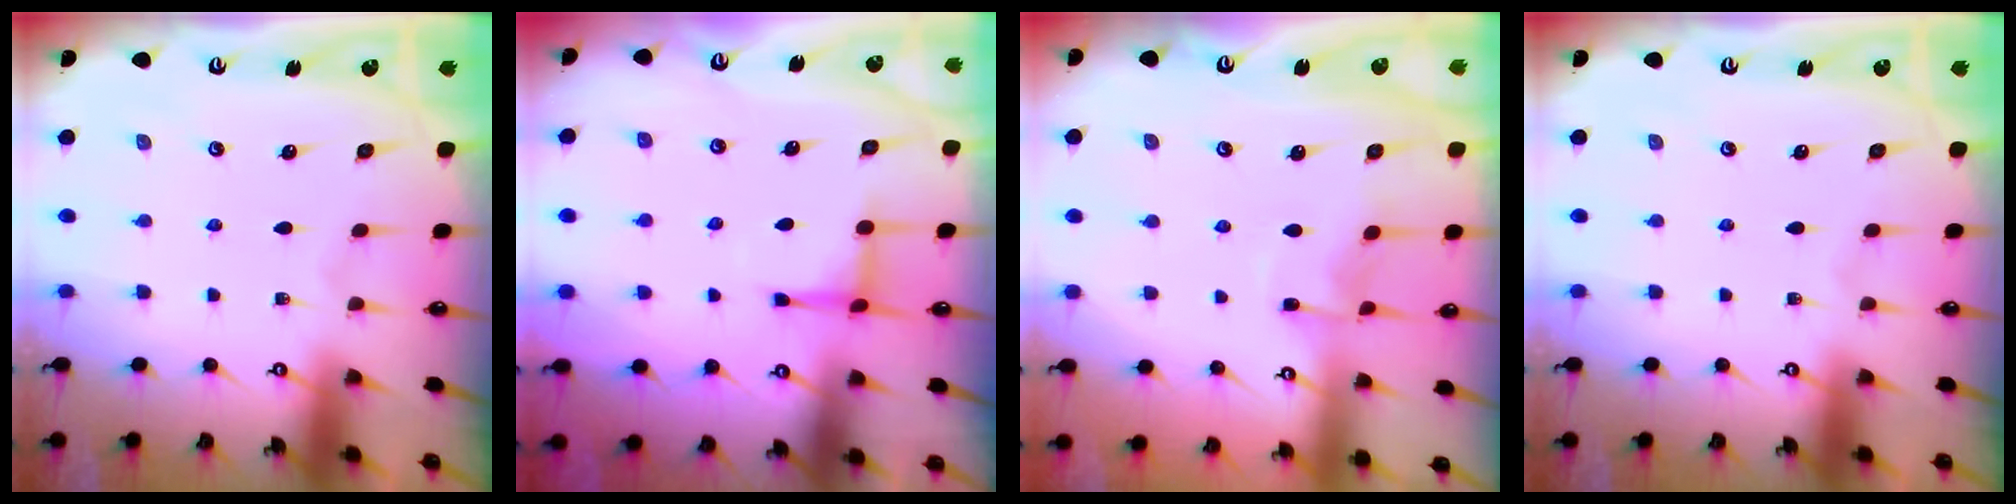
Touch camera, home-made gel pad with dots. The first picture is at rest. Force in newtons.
{"total": 3.8, "press": 3.7, "slide": 0.9}
{"total": 6.5, "press": 6.5, "slide": 0.6}
{"total": 0.0}